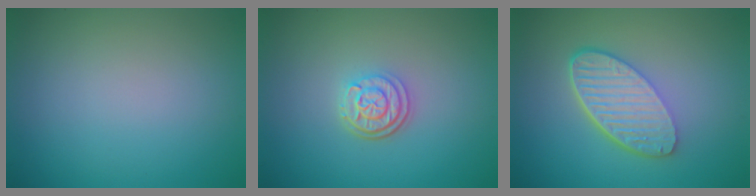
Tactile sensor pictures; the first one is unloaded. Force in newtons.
{"total": 3.1, "press": 2.5, "slide": 1.8}
{"total": 6.0, "press": 4.2, "slide": 4.2}